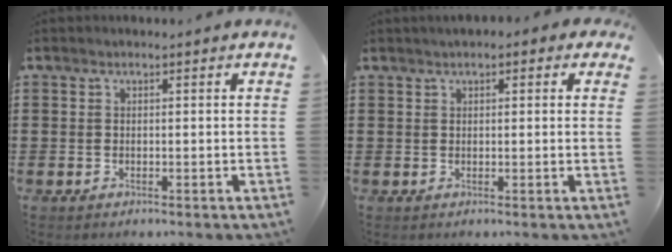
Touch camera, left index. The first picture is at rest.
{"total": 1.5, "force": [0.9, 0.7, 0.9], "torque": [-0.021, 0.008, 0.015]}